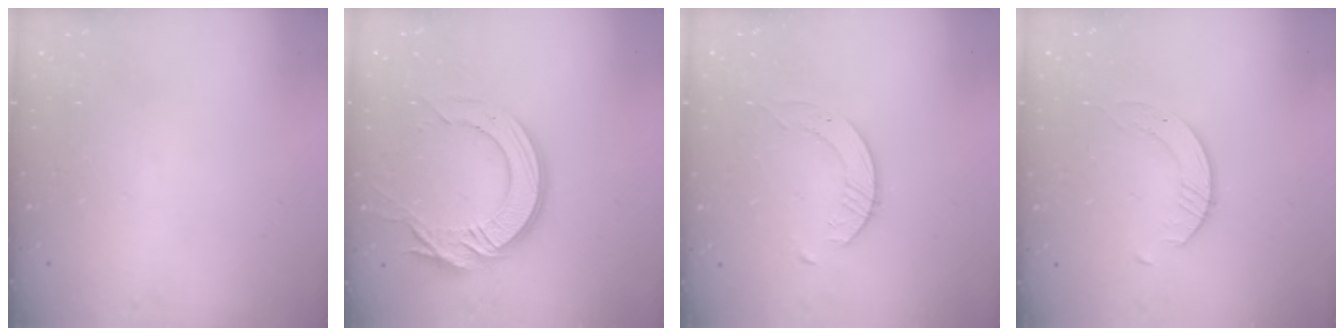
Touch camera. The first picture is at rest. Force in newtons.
{"total": 16.4, "press": 16.4, "slide": 1.2}
{"total": 3.1, "press": 3.1, "slide": 0.4}
{"total": 1.7, "press": 1.7, "slide": 0.2}